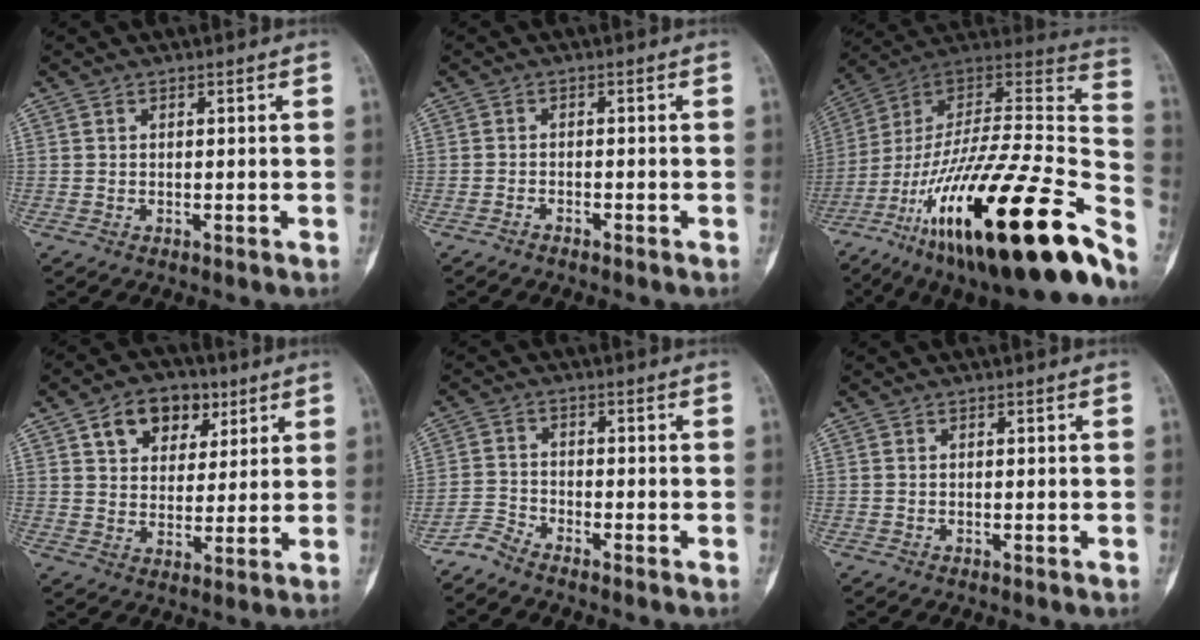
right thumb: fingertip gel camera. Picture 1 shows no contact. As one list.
[{"total": 1.0, "force": [-1.0, 0.2, 0.3], "torque": [-0.009, 0.008, -0.016]}, {"total": 39.0, "force": [-20.6, 9.8, 31.6], "torque": [-0.442, 0.051, -0.328]}, {"total": 11.2, "force": [5.4, 7.8, 6.0], "torque": [-0.056, -0.013, 0.086]}, {"total": 3.1, "force": [-3.1, 0.1, 0.4], "torque": [-0.010, 0.001, -0.073]}, {"total": 0.0}]